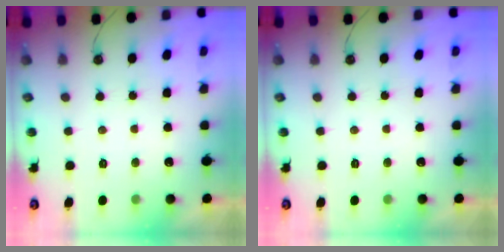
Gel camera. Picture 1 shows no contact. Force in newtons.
{"total": 0.0}